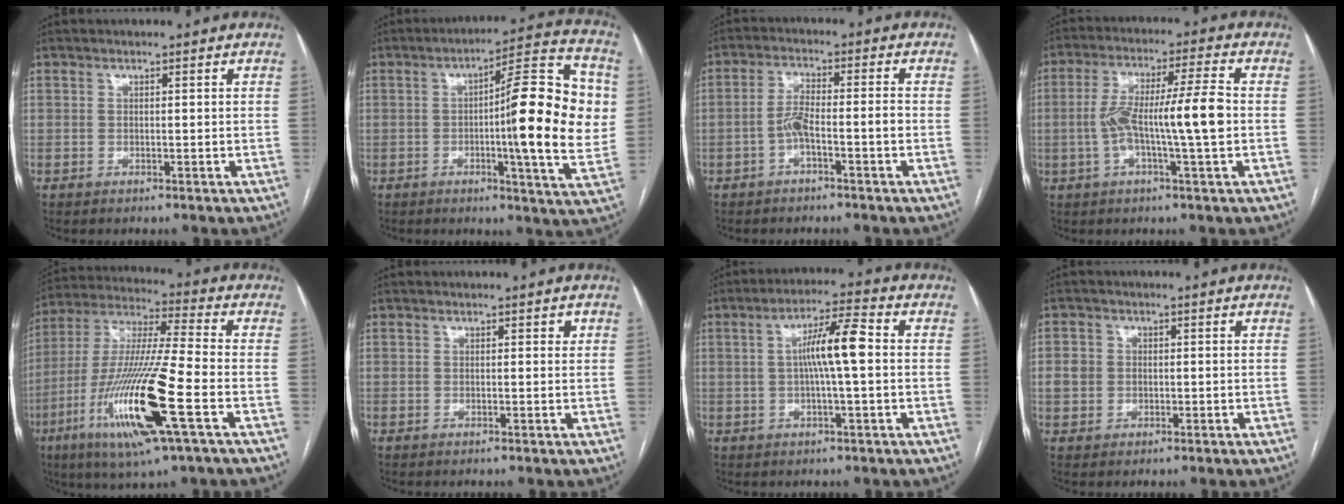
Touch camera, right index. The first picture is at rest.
{"total": 17.9, "force": [0.6, 1.9, 17.8], "torque": [-0.240, 0.018, 0.001]}
{"total": 4.7, "force": [-1.9, 0.6, 4.3], "torque": [-0.086, 0.017, -0.034]}
{"total": 11.3, "force": [-1.2, 0.3, 11.3], "torque": [-0.208, 0.018, -0.026]}
{"total": 20.1, "force": [-7.2, 1.1, 18.7], "torque": [-0.400, -0.031, -0.137]}
{"total": 0.7, "force": [0.4, 0.4, 0.4], "torque": [-0.002, 0.002, 0.001]}
{"total": 8.0, "force": [0.5, 0.6, 7.9], "torque": [-0.143, 0.016, 0.004]}
{"total": 3.3, "force": [0.0, 3.1, 1.1], "torque": [-0.023, 0.014, 0.003]}